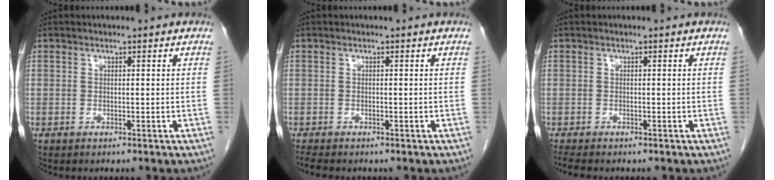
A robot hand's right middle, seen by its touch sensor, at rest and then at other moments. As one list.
[{"total": 2.0, "force": [-1.7, 0.4, 0.9], "torque": [-0.022, -0.007, -0.026]}, {"total": 2.2, "force": [-1.9, 0.4, 1.0], "torque": [-0.023, -0.007, -0.029]}]